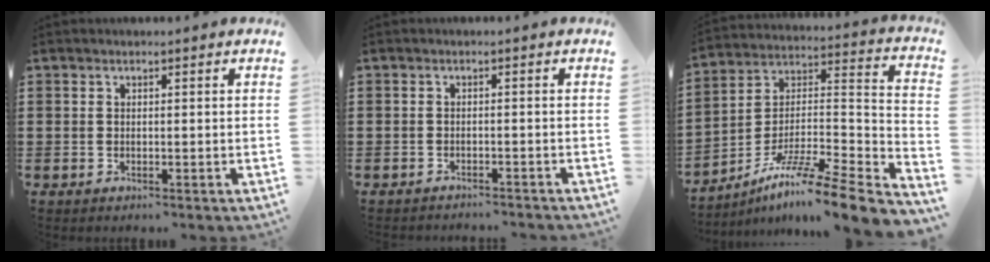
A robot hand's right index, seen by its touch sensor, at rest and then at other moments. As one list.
[{"total": 1.3, "force": [-1.3, 0.0, 0.0], "torque": [-0.005, 0.003, -0.028]}, {"total": 10.6, "force": [-8.0, 0.9, 7.0], "torque": [-0.114, 0.002, -0.152]}]